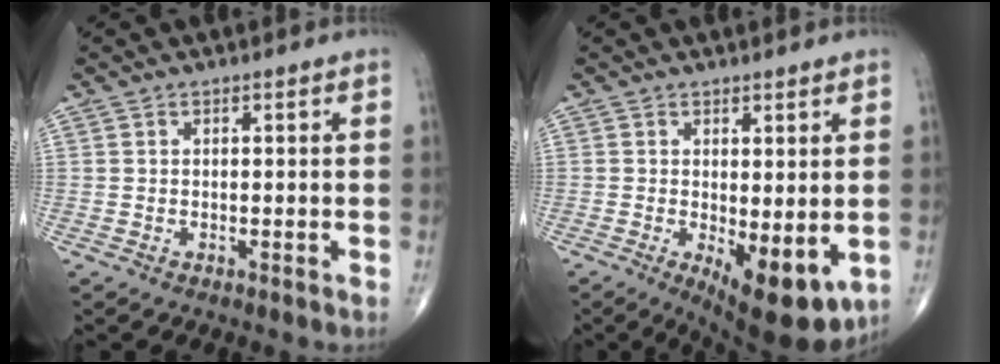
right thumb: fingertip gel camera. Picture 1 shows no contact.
{"total": 10.3, "force": [-2.1, 4.1, 9.2], "torque": [-0.120, -0.024, -0.017]}